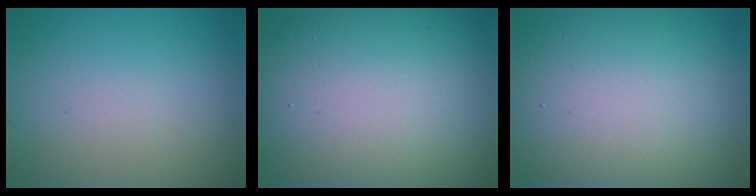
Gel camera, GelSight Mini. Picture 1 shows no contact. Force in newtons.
{"total": 18.0, "press": 18.0, "slide": 1.1}
{"total": 15.1, "press": 15.1, "slide": 1.0}